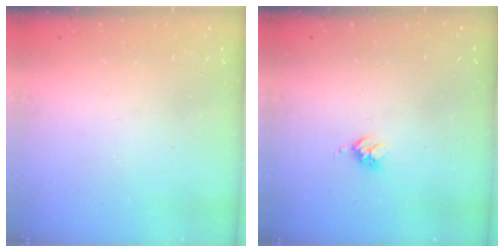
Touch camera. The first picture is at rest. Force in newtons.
{"total": 3.6, "press": 3.5, "slide": 0.4}